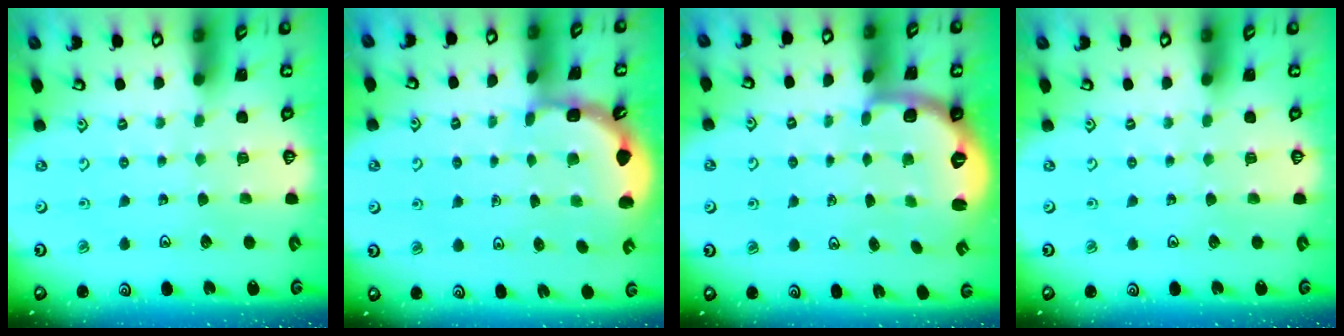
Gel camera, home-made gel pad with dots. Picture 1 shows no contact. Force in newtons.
{"total": 1.9, "press": 1.8, "slide": 0.6}
{"total": 2.8, "press": 1.7, "slide": 2.1}
{"total": 0.0}